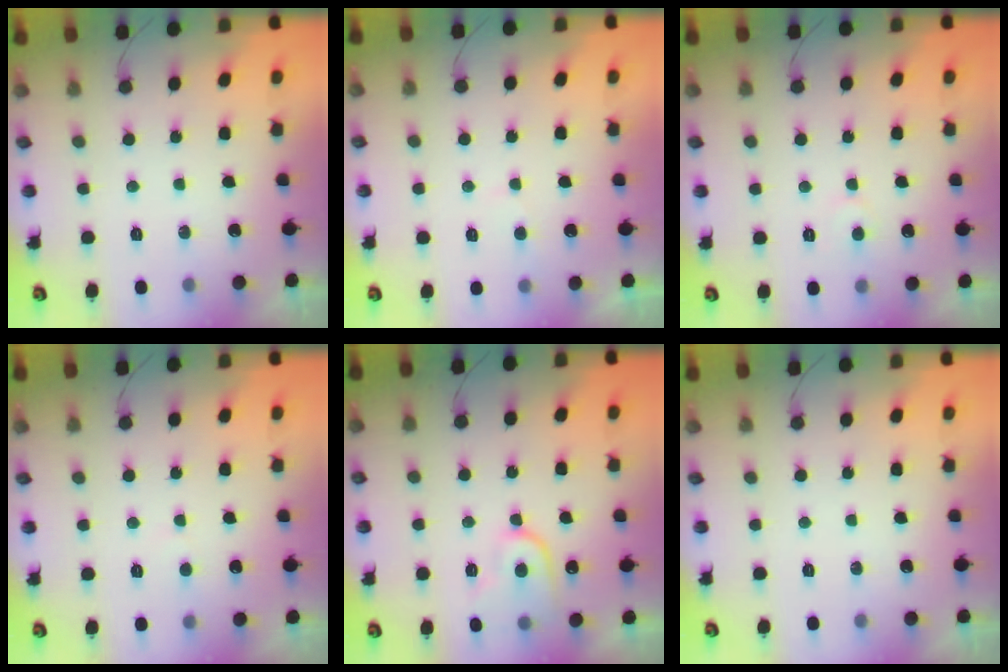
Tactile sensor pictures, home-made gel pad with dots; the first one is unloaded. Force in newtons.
{"total": 3.6, "press": 3.6, "slide": 0.5}
{"total": 4.0, "press": 4.0, "slide": 0.4}
{"total": 2.6, "press": 2.6, "slide": 0.2}
{"total": 12.0, "press": 11.9, "slide": 0.9}
{"total": 0.0}